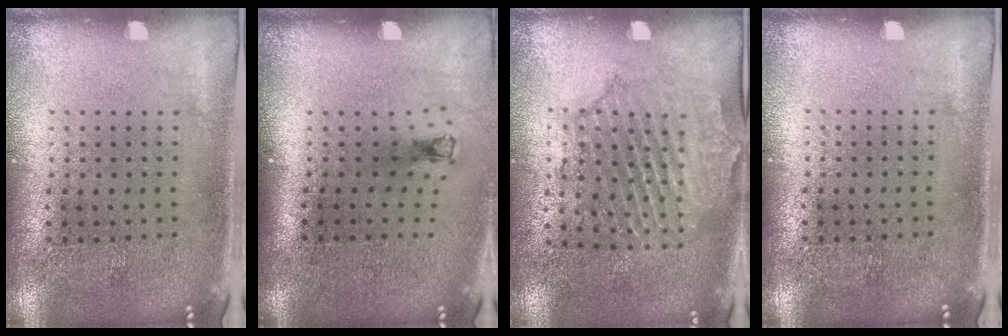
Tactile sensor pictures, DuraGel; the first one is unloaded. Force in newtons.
{"total": 0.7, "press": 0.3, "slide": 0.6}
{"total": 1.6, "press": 1.6, "slide": 0.2}
{"total": 0.0}